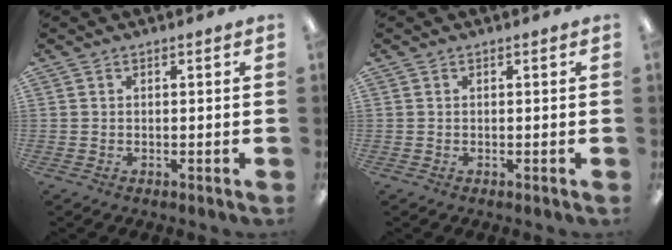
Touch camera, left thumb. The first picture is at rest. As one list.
[{"total": 0.0}]